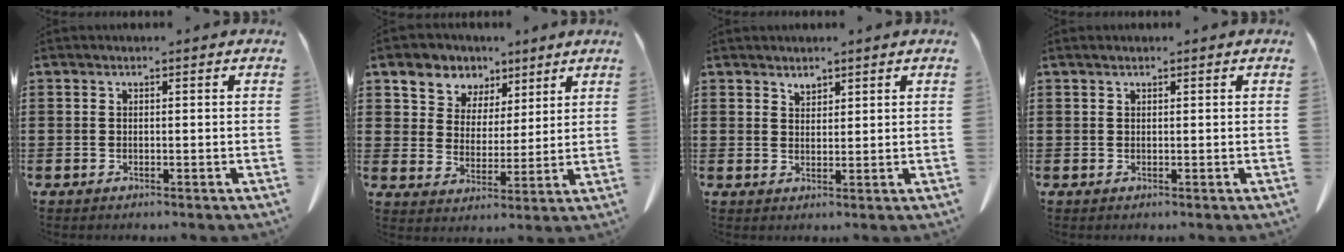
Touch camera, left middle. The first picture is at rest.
{"total": 6.0, "force": [4.4, 4.0, -0.4], "torque": [-0.033, -0.022, 0.079]}
{"total": 1.8, "force": [1.7, 0.5, 0.3], "torque": [-0.009, -0.003, 0.034]}
{"total": 0.5, "force": [0.3, 0.2, 0.3], "torque": [-0.008, 0.002, 0.006]}